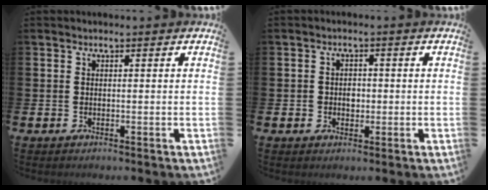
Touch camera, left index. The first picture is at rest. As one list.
[{"total": 1.9, "force": [-0.2, 1.7, 0.8], "torque": [-0.003, 0.002, -0.011]}]